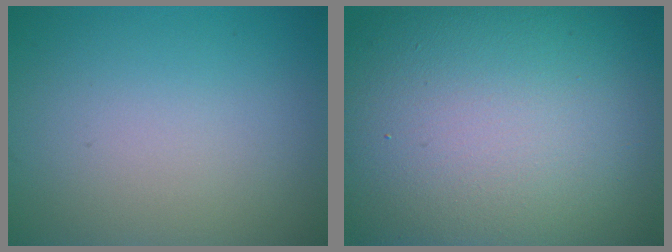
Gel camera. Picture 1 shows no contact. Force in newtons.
{"total": 19.3, "press": 19.3, "slide": 0.6}